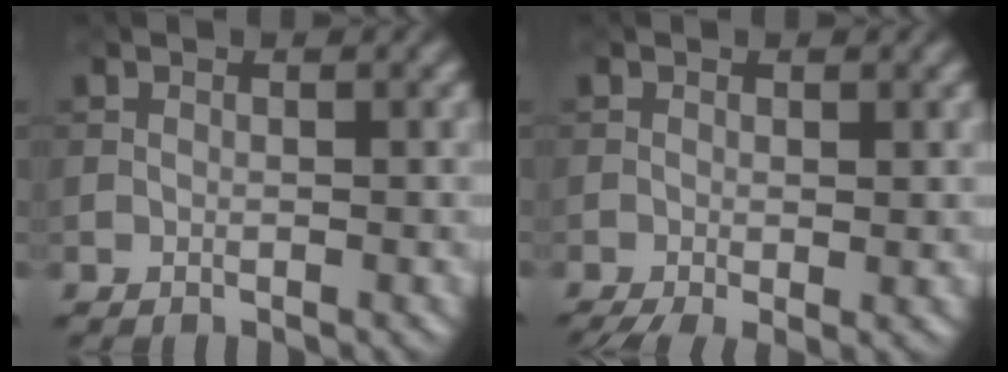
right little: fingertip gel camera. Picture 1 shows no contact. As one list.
[{"total": 2.7, "force": [-1.1, 0.9, 2.3], "torque": [-0.054, -0.008, -0.020]}]